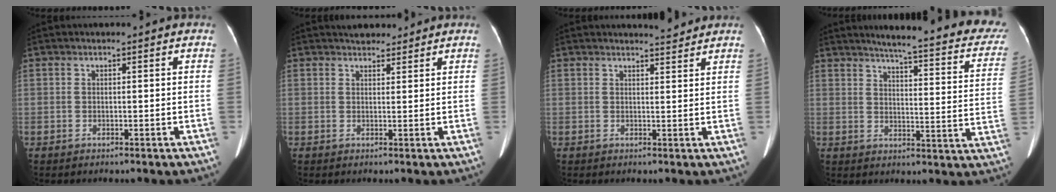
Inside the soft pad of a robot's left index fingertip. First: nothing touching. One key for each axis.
{"total": 3.3, "fx": 2.9, "fy": 1.3, "fz": 0.7, "tx": -0.008, "ty": 0.015, "tz": 0.043}
{"total": 2.8, "fx": 2.8, "fy": 0.0, "fz": 0.4, "tx": -0.010, "ty": -0.007, "tz": 0.037}
{"total": 24.7, "fx": 21.4, "fy": 3.1, "fz": 11.9, "tx": -0.145, "ty": -0.057, "tz": 0.239}